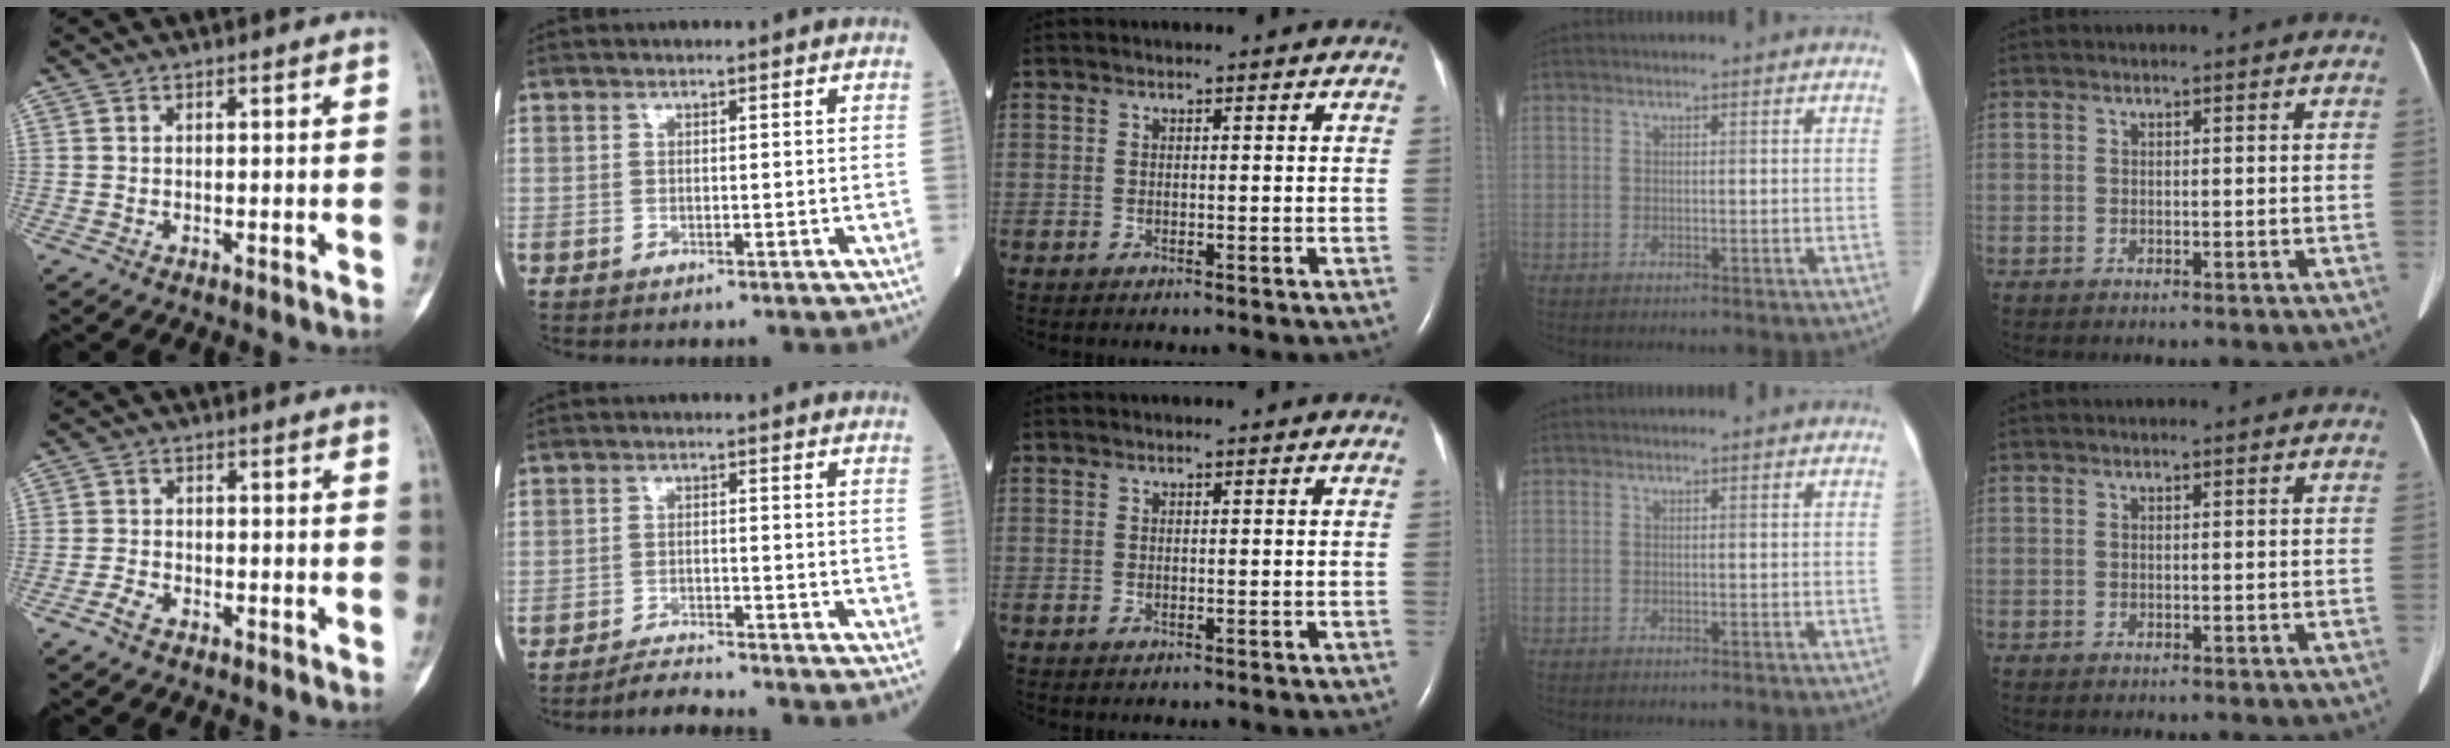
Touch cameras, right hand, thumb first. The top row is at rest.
{"thumb": {"total": 2.3, "force": [-1.5, 1.2, 1.1], "torque": [-0.026, 0.007, -0.030]}, "index": {"total": 3.3, "force": [-3.3, -0.7, 0.3], "torque": [-0.008, -0.018, -0.058]}}